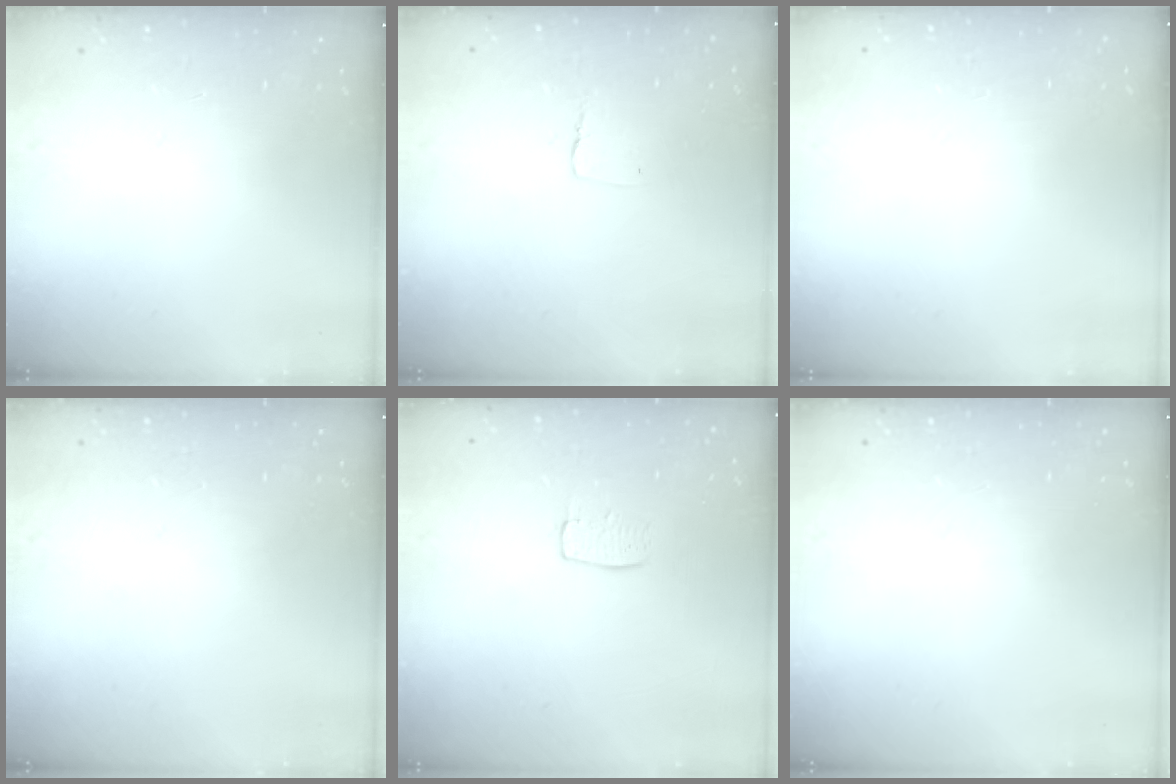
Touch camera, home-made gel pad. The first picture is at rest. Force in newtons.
{"total": 2.9, "press": 2.9, "slide": 0.2}
{"total": 0.5, "press": 0.5, "slide": 0.1}
{"total": 0.0}
{"total": 5.6, "press": 5.6, "slide": 0.4}
{"total": 0.0}